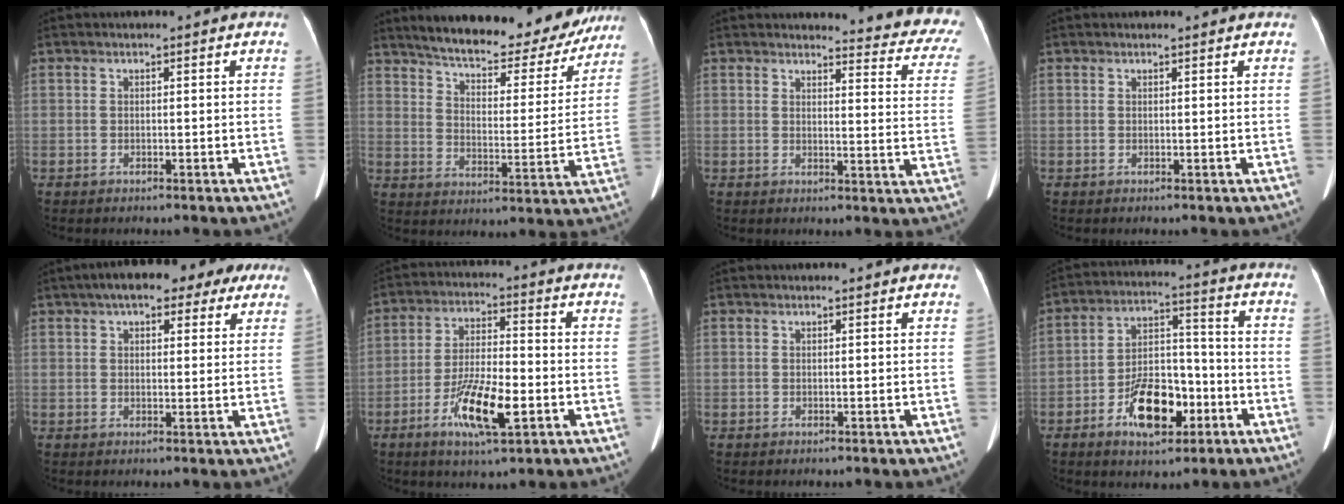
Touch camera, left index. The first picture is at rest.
{"total": 22.4, "force": [19.5, 5.7, 9.4], "torque": [-0.137, -0.002, 0.257]}
{"total": 14.6, "force": [14.1, 1.8, 3.2], "torque": [-0.003, -0.105, 0.117]}
{"total": 1.2, "force": [1.2, 0.2, 0.3], "torque": [-0.010, 0.009, 0.012]}
{"total": 12.7, "force": [8.7, 4.8, 8.0], "torque": [-0.104, 0.047, 0.115]}
{"total": 10.2, "force": [-4.1, 2.2, 9.1], "torque": [-0.176, -0.009, -0.072]}
{"total": 0.9, "force": [0.8, 0.1, 0.2], "torque": [-0.007, 0.010, 0.011]}
{"total": 11.3, "force": [-5.3, 5.4, 8.5], "torque": [-0.159, 0.015, -0.084]}